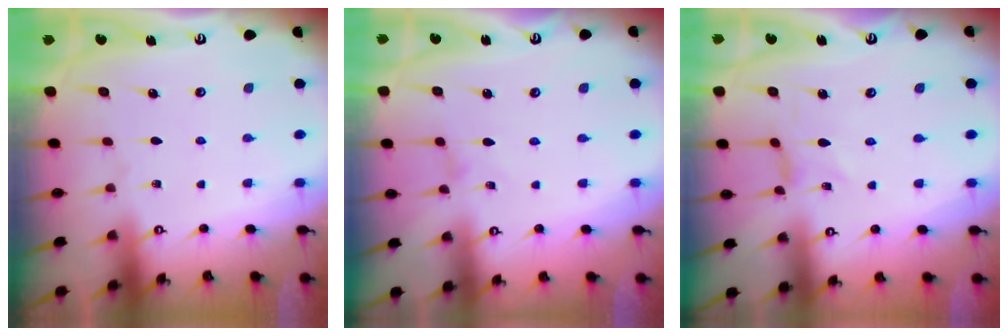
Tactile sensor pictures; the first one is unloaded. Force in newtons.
{"total": 0.0}
{"total": 0.0}